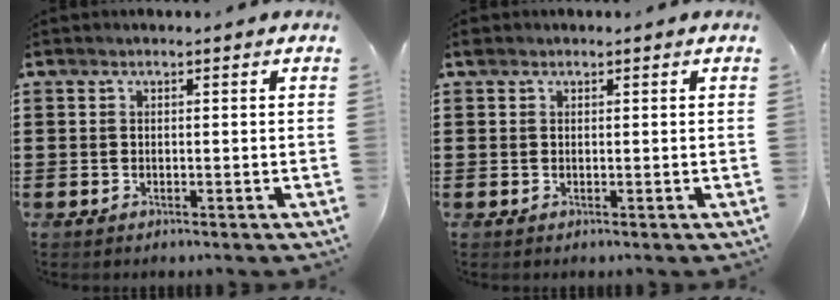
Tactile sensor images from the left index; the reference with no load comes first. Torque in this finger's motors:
{"motor_torque": [0.16, -0.39, -0.04, 0.00]}